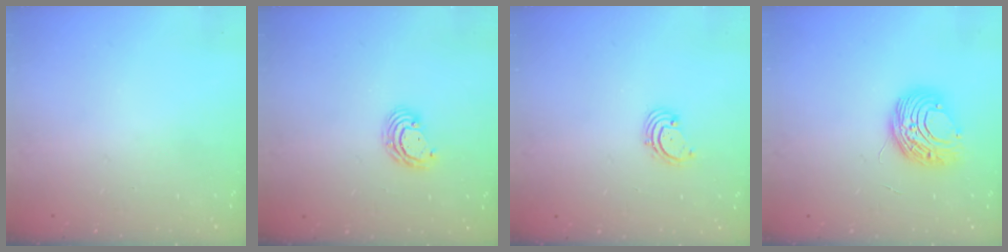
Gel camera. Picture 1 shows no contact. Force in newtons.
{"total": 4.9, "press": 4.9, "slide": 0.2}
{"total": 1.6, "press": 1.6, "slide": 0.2}
{"total": 9.0, "press": 8.9, "slide": 0.5}